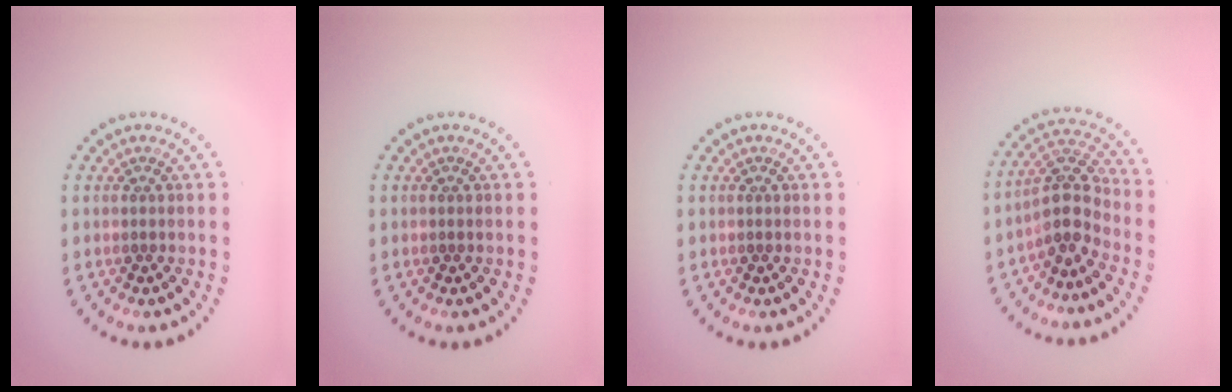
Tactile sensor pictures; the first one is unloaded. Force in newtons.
{"total": 0.0}
{"total": 0.0}
{"total": 3.8, "press": 3.2, "slide": 2.1}